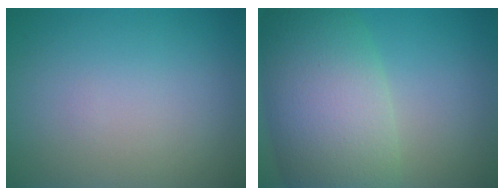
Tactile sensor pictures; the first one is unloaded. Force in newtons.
{"total": 10.7, "press": 10.7, "slide": 0.6}